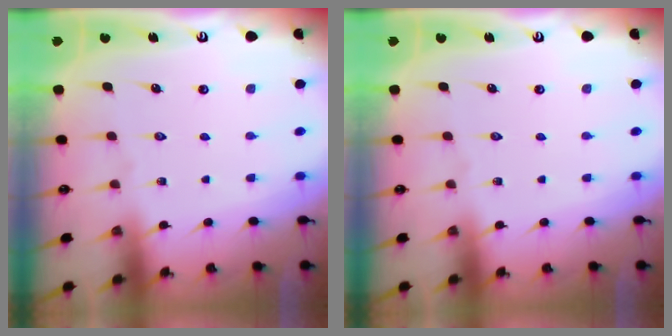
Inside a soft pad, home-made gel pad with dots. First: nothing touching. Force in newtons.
{"total": 0.0}